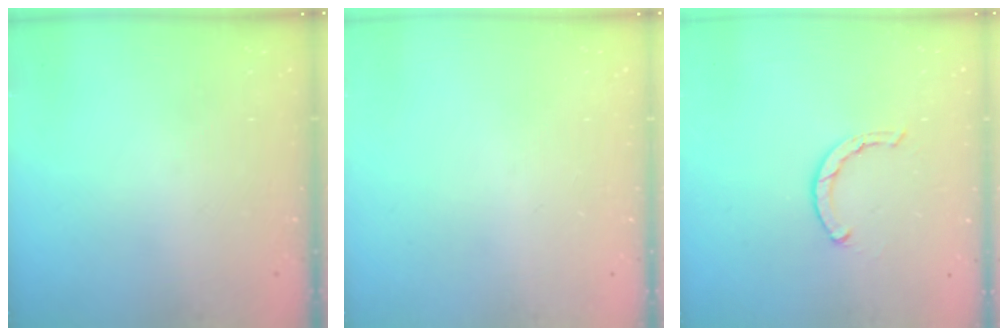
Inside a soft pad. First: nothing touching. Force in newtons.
{"total": 0.0}
{"total": 2.1, "press": 2.1, "slide": 0.2}